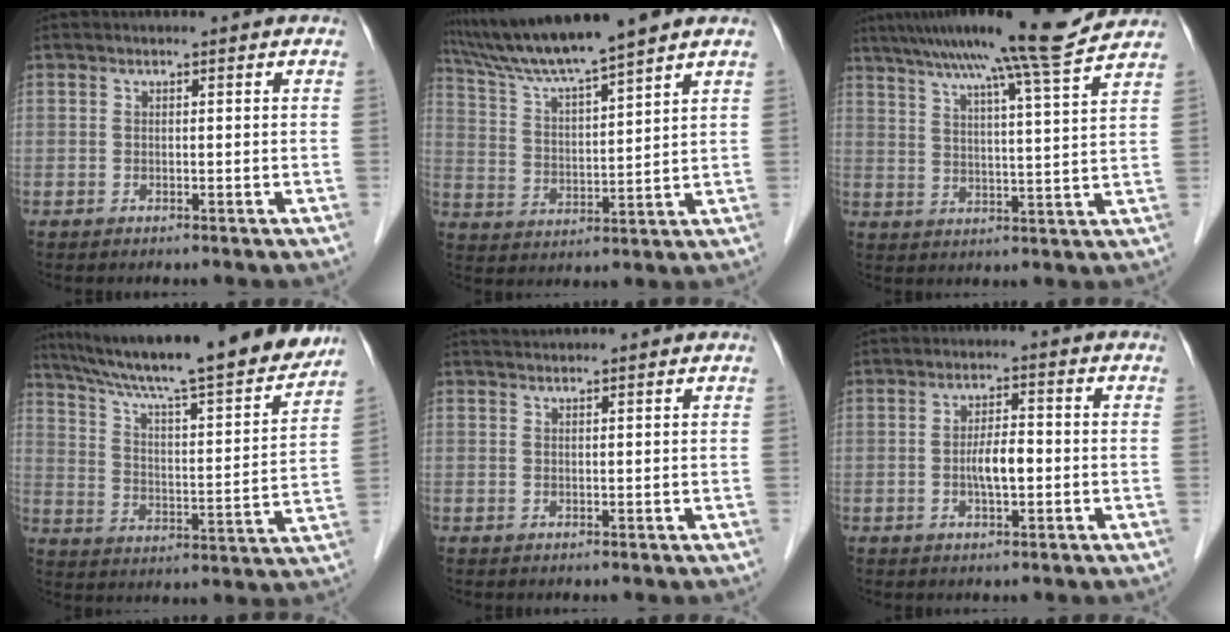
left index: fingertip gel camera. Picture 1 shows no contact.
{"total": 11.5, "force": [10.0, -1.0, 5.5], "torque": [-0.105, 0.017, 0.184]}
{"total": 16.3, "force": [13.8, -1.5, 8.5], "torque": [-0.147, 0.006, 0.192]}
{"total": 24.3, "force": [21.1, 1.7, 11.8], "torque": [-0.196, -0.020, 0.303]}
{"total": 2.8, "force": [2.8, -0.1, 0.6], "torque": [-0.010, 0.024, 0.042]}
{"total": 4.1, "force": [-0.7, 1.1, 3.9], "torque": [-0.077, 0.001, -0.013]}